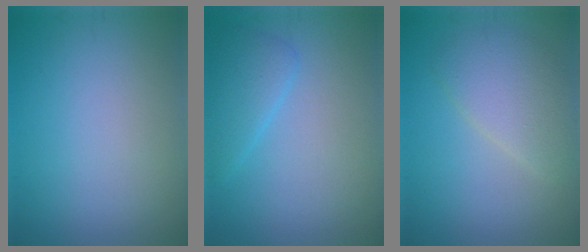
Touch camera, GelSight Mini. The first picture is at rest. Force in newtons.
{"total": 2.6, "press": 2.6, "slide": 0.1}
{"total": 3.6, "press": 3.6, "slide": 0.3}